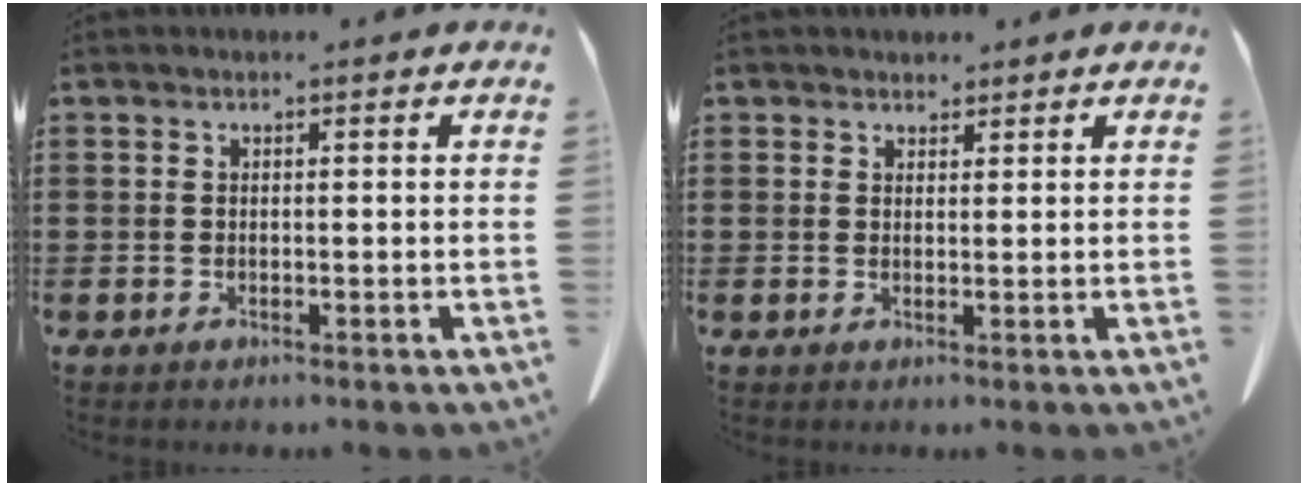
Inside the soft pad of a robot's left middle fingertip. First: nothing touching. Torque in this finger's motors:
{"motor_torque": [-0.49, 0.49, -0.03, 0.00]}